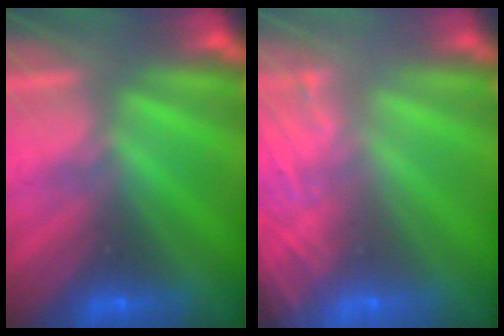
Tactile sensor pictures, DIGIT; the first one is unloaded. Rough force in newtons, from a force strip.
{"total": 8.0}